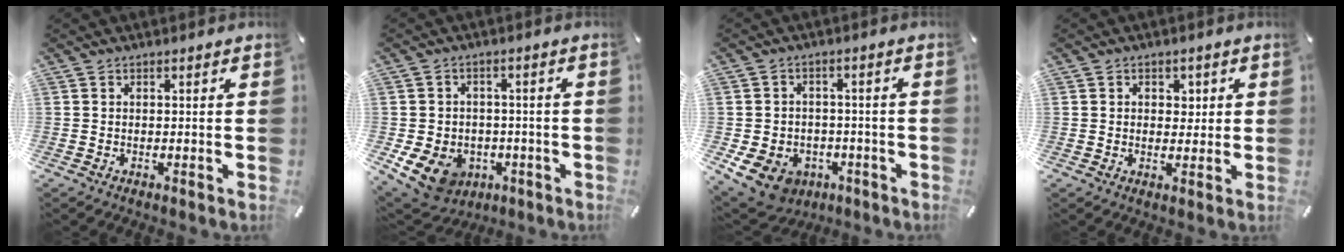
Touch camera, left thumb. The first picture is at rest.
{"total": 9.8, "force": [-3.6, 8.1, 4.0], "torque": [-0.098, 0.010, -0.065]}
{"total": 9.5, "force": [-4.7, 7.4, 3.8], "torque": [-0.095, 0.031, -0.081]}
{"total": 3.3, "force": [0.6, 2.8, 1.7], "torque": [-0.013, -0.003, 0.003]}